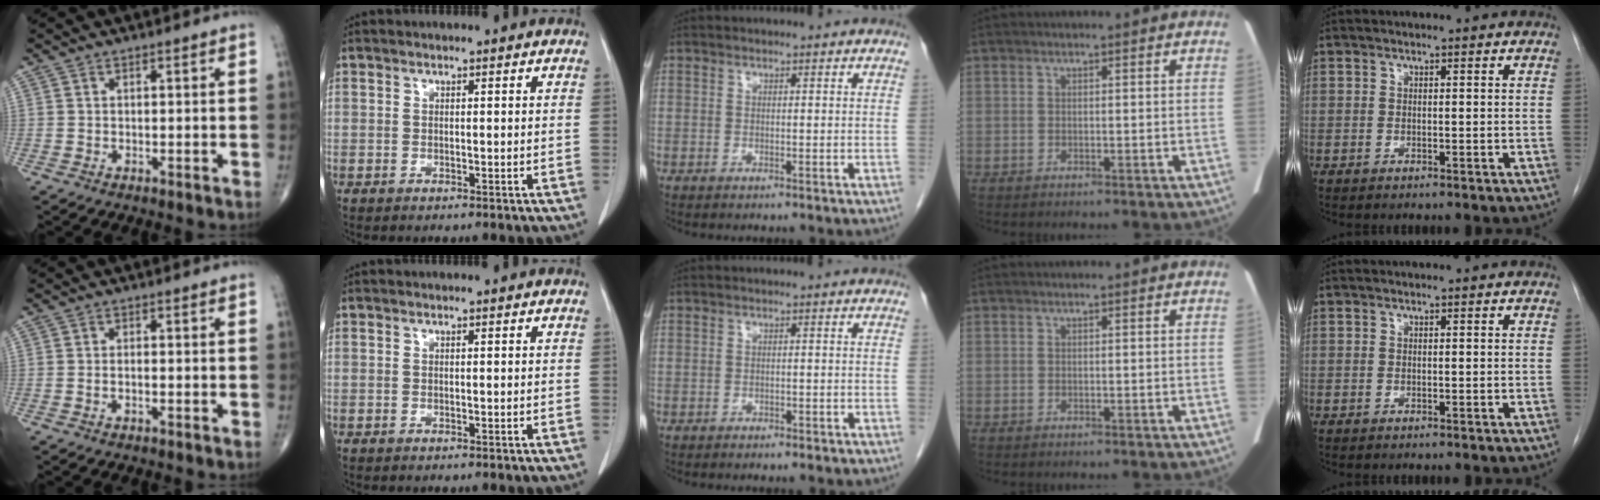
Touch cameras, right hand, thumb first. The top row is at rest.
{"thumb": {"total": 1.2, "force": [-0.4, 0.5, 1.0], "torque": [-0.023, 0.009, -0.006]}, "middle": {"total": 2.1, "force": [-1.6, 0.7, 1.1], "torque": [-0.018, -0.002, -0.014]}}